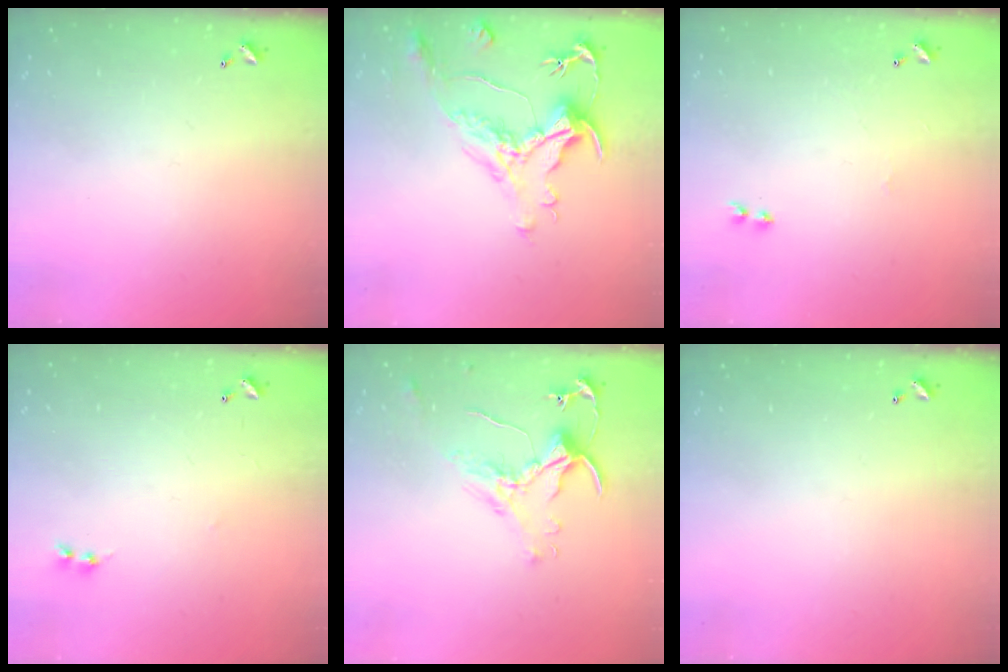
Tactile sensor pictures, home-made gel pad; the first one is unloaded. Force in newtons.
{"total": 1.4, "press": 0.7, "slide": 1.2}
{"total": 1.8, "press": 1.7, "slide": 0.6}
{"total": 1.6, "press": 1.5, "slide": 0.4}
{"total": 0.8, "press": 0.7, "slide": 0.3}
{"total": 0.0}